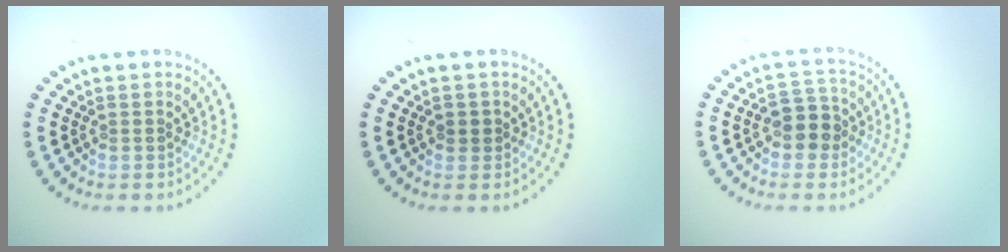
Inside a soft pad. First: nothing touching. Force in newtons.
{"total": 0.9, "press": 0.8, "slide": 0.4}
{"total": 3.2, "press": 3.1, "slide": 0.8}